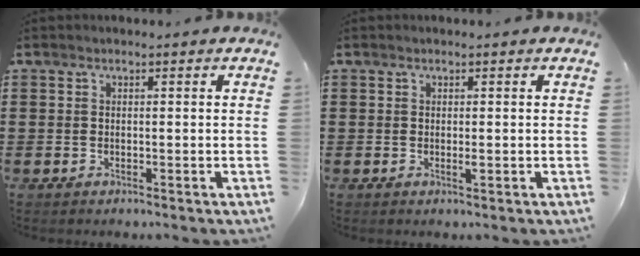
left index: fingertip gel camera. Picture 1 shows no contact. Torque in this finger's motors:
{"motor_torque": [0.40, 0.17, 0.01, 0.01]}